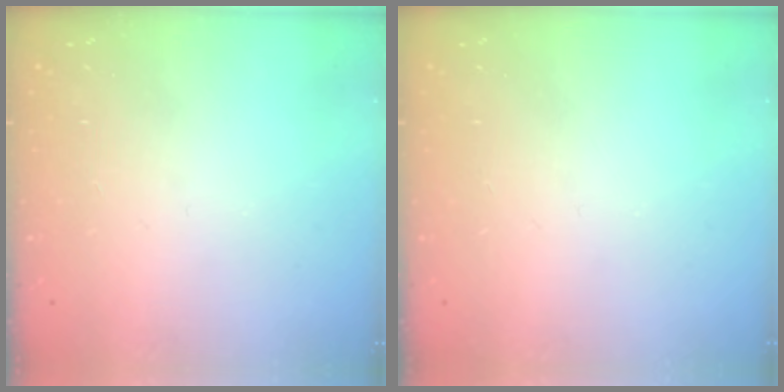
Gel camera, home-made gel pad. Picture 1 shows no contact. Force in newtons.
{"total": 0.0}